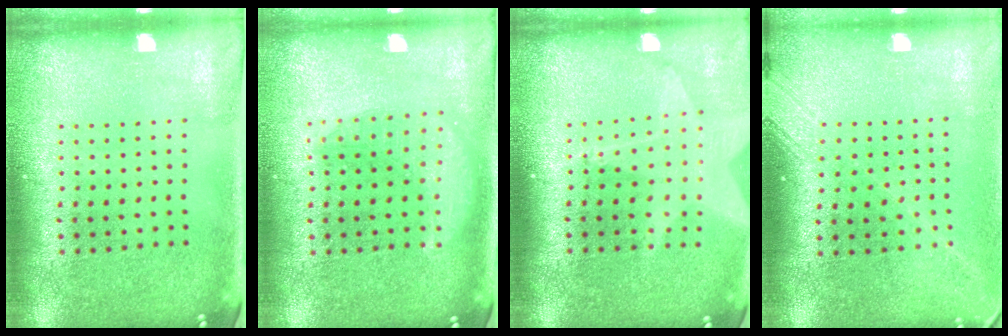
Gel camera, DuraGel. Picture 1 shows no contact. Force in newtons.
{"total": 1.4, "press": 1.4, "slide": 0.1}
{"total": 2.0, "press": 1.6, "slide": 1.3}
{"total": 1.7, "press": 1.3, "slide": 1.1}